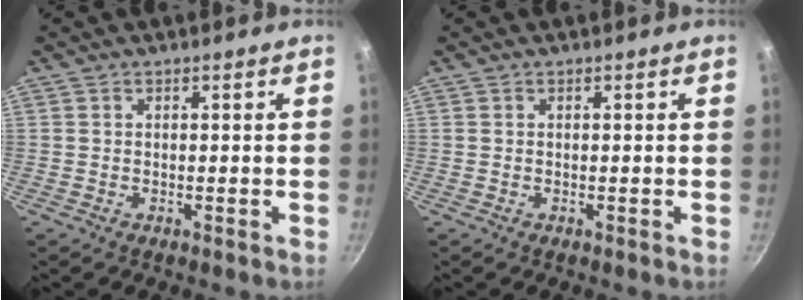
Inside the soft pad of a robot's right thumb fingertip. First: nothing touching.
{"total": 0.0}